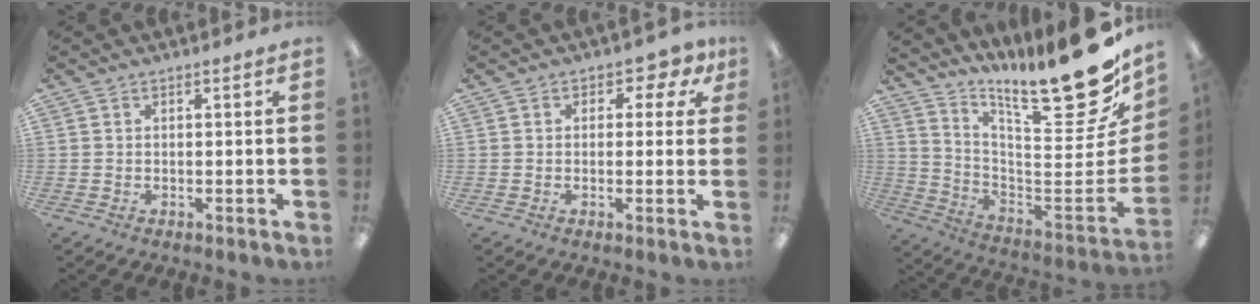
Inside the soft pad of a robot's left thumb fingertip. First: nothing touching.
{"total": 3.6, "force": [1.1, 2.4, 2.4], "torque": [-0.026, 0.001, 0.014]}
{"total": 24.3, "force": [16.6, 5.6, 16.9], "torque": [-0.227, -0.128, 0.269]}